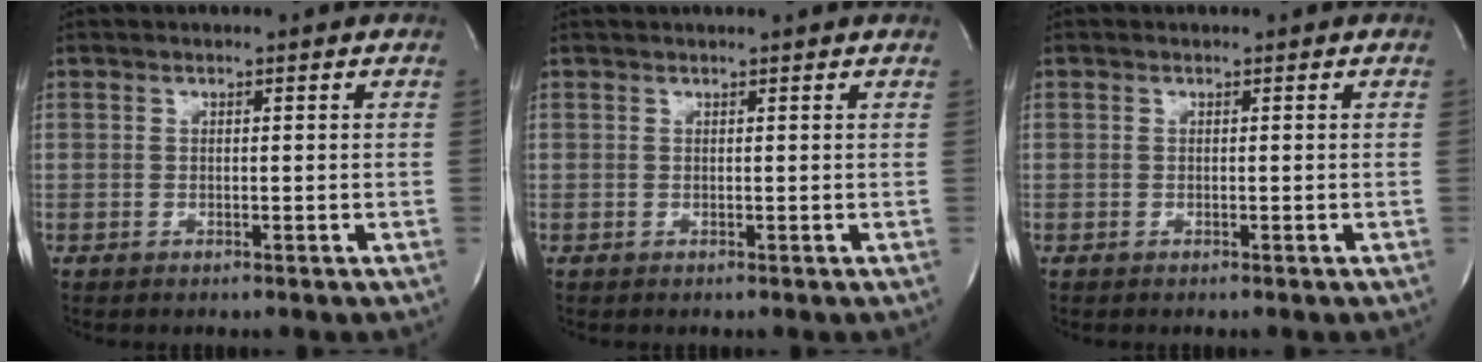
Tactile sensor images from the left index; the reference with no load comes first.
{"total": 1.9, "force": [1.6, -0.6, 0.7], "torque": [-0.017, 0.007, 0.028]}
{"total": 0.0}